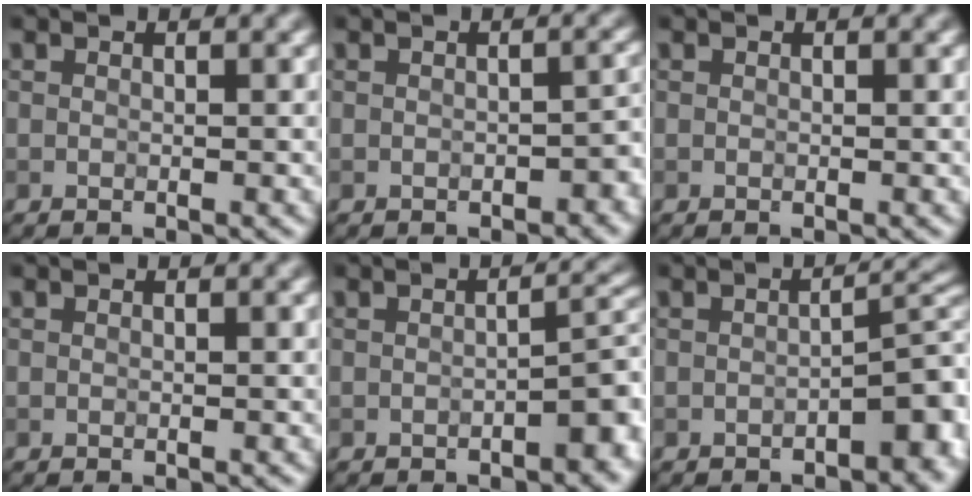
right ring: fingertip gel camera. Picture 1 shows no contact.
{"total": 2.5, "force": [-1.0, 1.5, 1.8], "torque": [-0.017, 0.002, -0.013]}
{"total": 0.0}
{"total": 0.0}
{"total": 3.5, "force": [-1.5, 1.4, 2.9], "torque": [-0.035, 0.012, -0.024]}
{"total": 4.3, "force": [-1.5, 1.8, 3.6], "torque": [-0.040, 0.010, -0.024]}